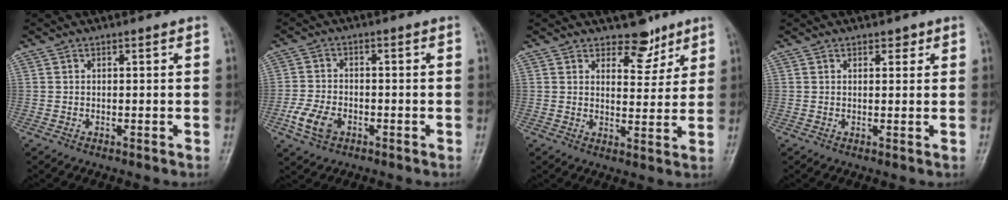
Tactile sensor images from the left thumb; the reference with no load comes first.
{"total": 6.1, "force": [-2.7, 4.0, 3.8], "torque": [-0.076, 0.009, -0.052]}
{"total": 5.7, "force": [4.4, 3.2, 1.9], "torque": [0.006, -0.031, 0.065]}
{"total": 1.6, "force": [1.0, 0.9, 0.7], "torque": [0.004, -0.003, 0.010]}